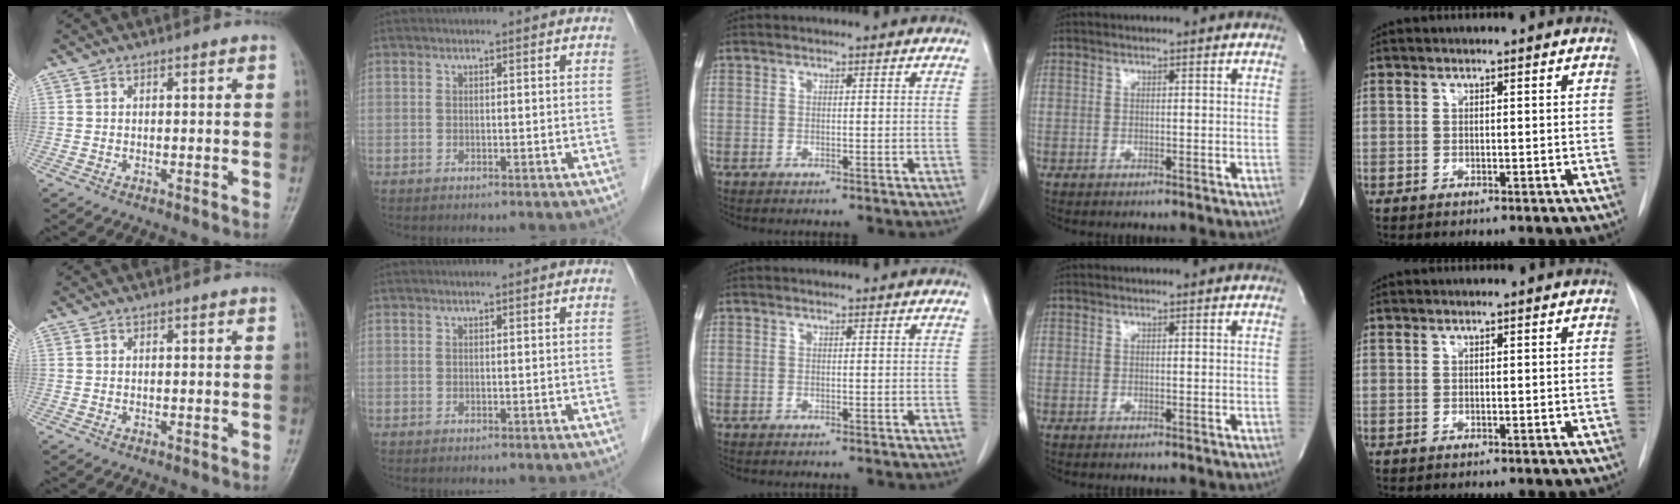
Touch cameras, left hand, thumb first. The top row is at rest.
{}